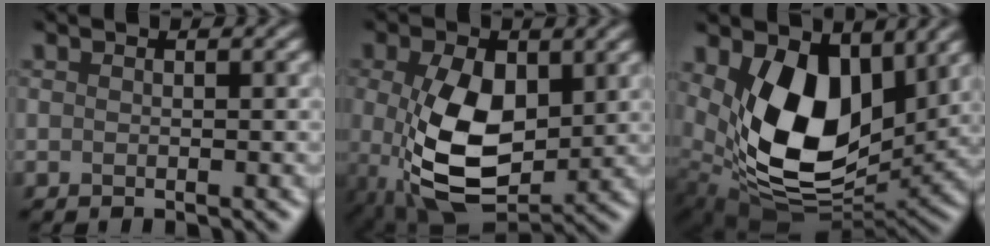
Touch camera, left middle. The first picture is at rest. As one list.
[{"total": 7.6, "force": [0.2, 4.2, 6.3], "torque": [-0.146, -0.009, 0.011]}, {"total": 9.5, "force": [2.7, 6.0, 6.9], "torque": [-0.145, -0.028, 0.058]}]